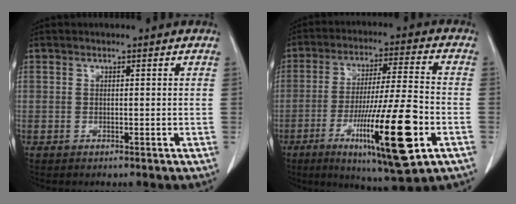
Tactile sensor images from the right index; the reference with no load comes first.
{"total": 18.0, "force": [-6.7, 1.1, 16.7], "torque": [-0.288, -0.028, -0.108]}